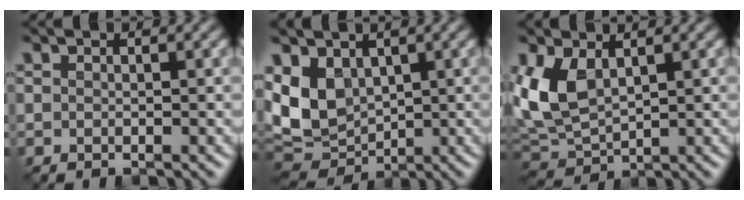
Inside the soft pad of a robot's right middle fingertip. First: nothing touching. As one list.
[{"total": 7.8, "force": [1.3, 5.5, 5.3], "torque": [-0.130, -0.005, 0.023]}, {"total": 5.7, "force": [1.2, 3.5, 4.4], "torque": [-0.104, -0.004, 0.020]}]